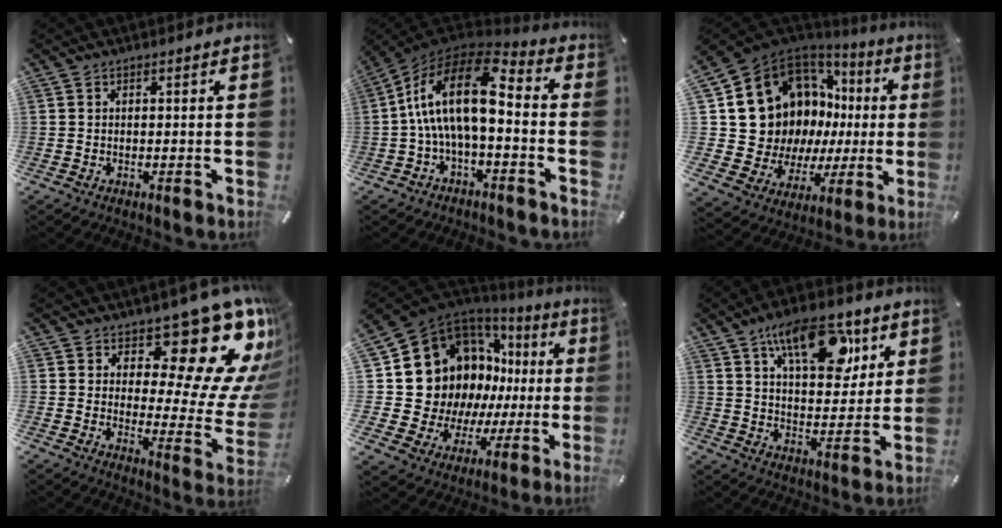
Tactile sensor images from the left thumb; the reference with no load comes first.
{"total": 17.6, "force": [1.0, 8.2, 15.5], "torque": [-0.318, 0.003, 0.014]}
{"total": 17.3, "force": [5.4, 14.2, 8.2], "torque": [-0.149, -0.063, 0.137]}
{"total": 20.1, "force": [12.2, 9.2, 13.1], "torque": [-0.145, -0.105, 0.193]}
{"total": 19.5, "force": [5.0, 16.0, 9.8], "torque": [-0.172, -0.059, 0.135]}
{"total": 16.8, "force": [9.0, 8.6, 11.3], "torque": [-0.167, -0.029, 0.151]}